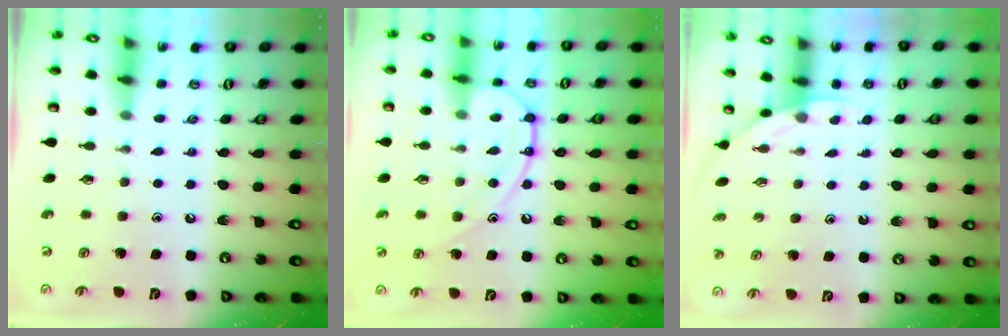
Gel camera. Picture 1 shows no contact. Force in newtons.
{"total": 11.1, "press": 11.1, "slide": 1.1}
{"total": 1.9, "press": 1.9, "slide": 0.1}